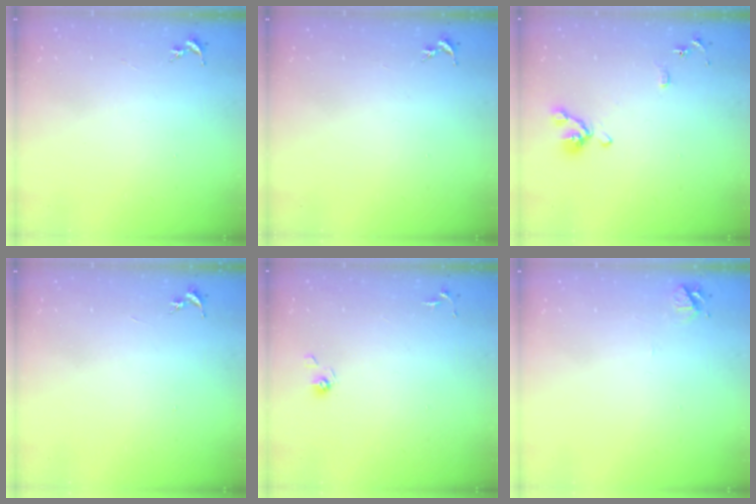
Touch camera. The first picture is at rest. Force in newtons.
{"total": 0.0}
{"total": 9.9, "press": 9.8, "slide": 1.3}
{"total": 0.0}
{"total": 5.4, "press": 5.2, "slide": 1.4}
{"total": 4.9, "press": 4.9, "slide": 0.5}